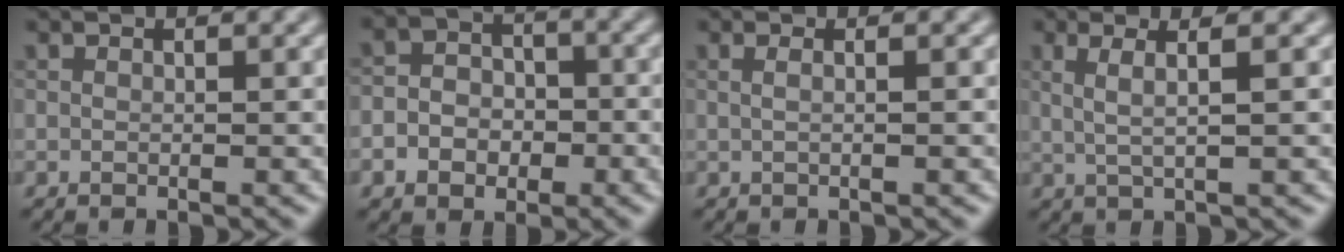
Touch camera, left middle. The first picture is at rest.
{"total": 4.5, "force": [-1.4, 3.7, 2.1], "torque": [-0.018, -0.008, -0.039]}
{"total": 2.3, "force": [0.5, 1.3, 1.8], "torque": [-0.011, -0.005, -0.023]}
{"total": 3.2, "force": [1.0, 1.0, 2.8], "torque": [-0.052, -0.007, 0.005]}